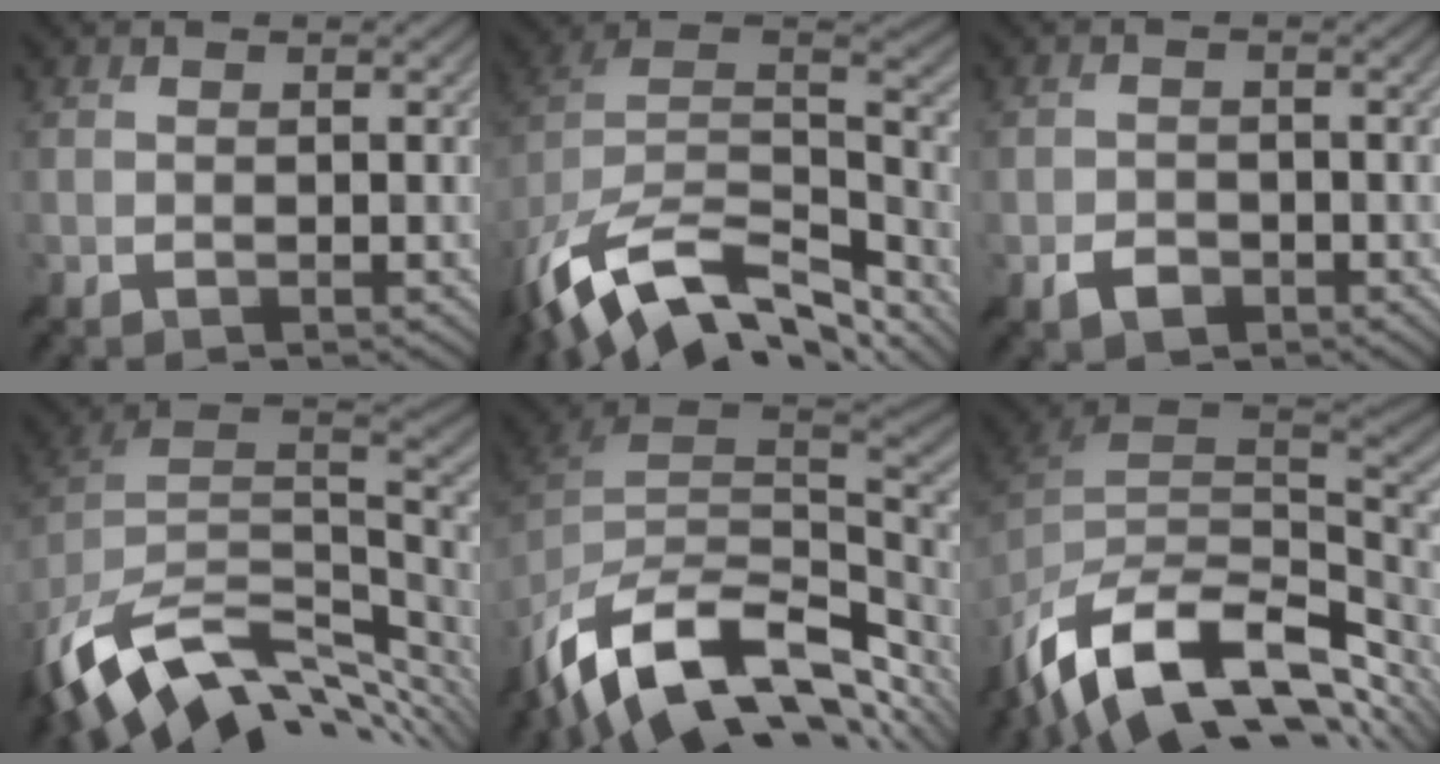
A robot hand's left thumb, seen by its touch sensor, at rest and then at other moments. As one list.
[{"total": 14.9, "force": [-8.2, 8.1, 9.5], "torque": [-0.226, -0.033, -0.124]}, {"total": 2.0, "force": [-1.2, 1.3, 0.7], "torque": [-0.016, -0.003, -0.022]}, {"total": 14.2, "force": [-5.1, 8.6, 10.1], "torque": [-0.226, -0.031, -0.072]}, {"total": 15.4, "force": [-6.9, 9.5, 9.8], "torque": [-0.234, -0.045, -0.105]}, {"total": 15.6, "force": [-7.2, 9.4, 10.2], "torque": [-0.243, -0.040, -0.111]}]